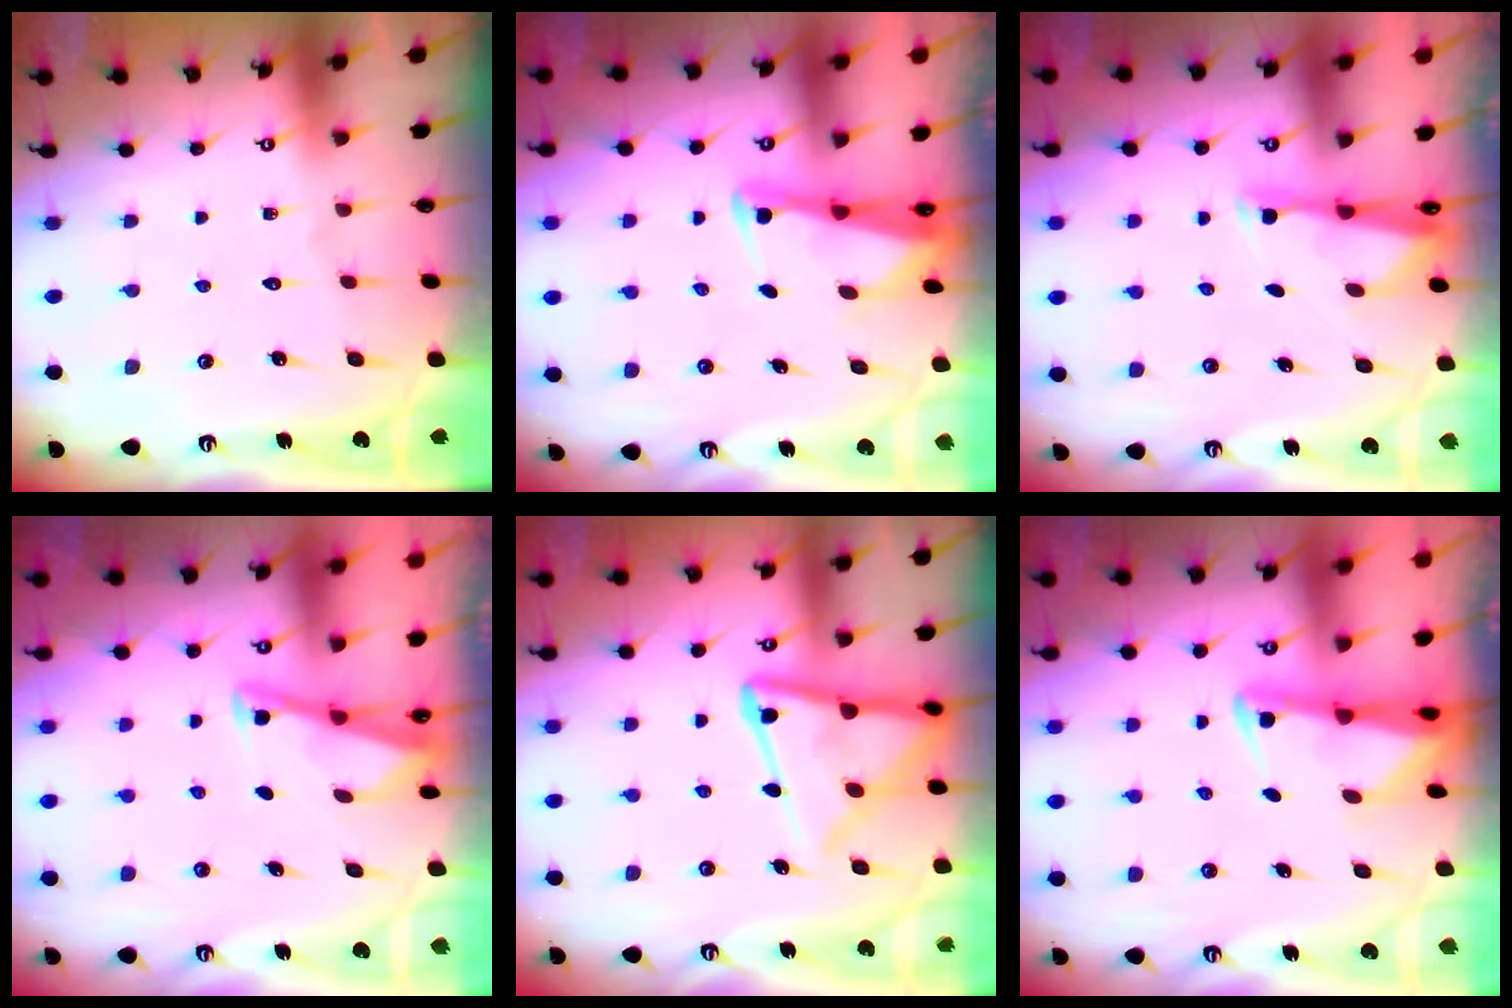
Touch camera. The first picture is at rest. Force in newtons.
{"total": 2.5, "press": 2.5, "slide": 0.5}
{"total": 2.7, "press": 2.7, "slide": 0.5}
{"total": 2.9, "press": 2.9, "slide": 0.3}
{"total": 14.2, "press": 14.2, "slide": 1.5}
{"total": 2.4, "press": 2.3, "slide": 0.4}